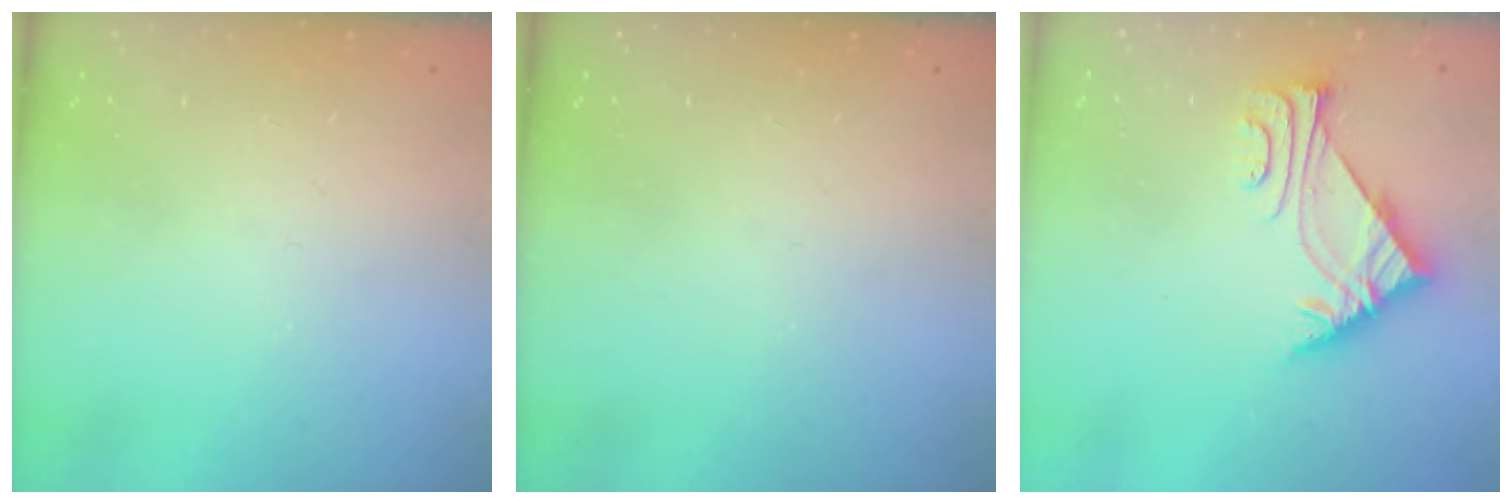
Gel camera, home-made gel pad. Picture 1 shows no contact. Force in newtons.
{"total": 0.0}
{"total": 6.0, "press": 5.9, "slide": 0.5}